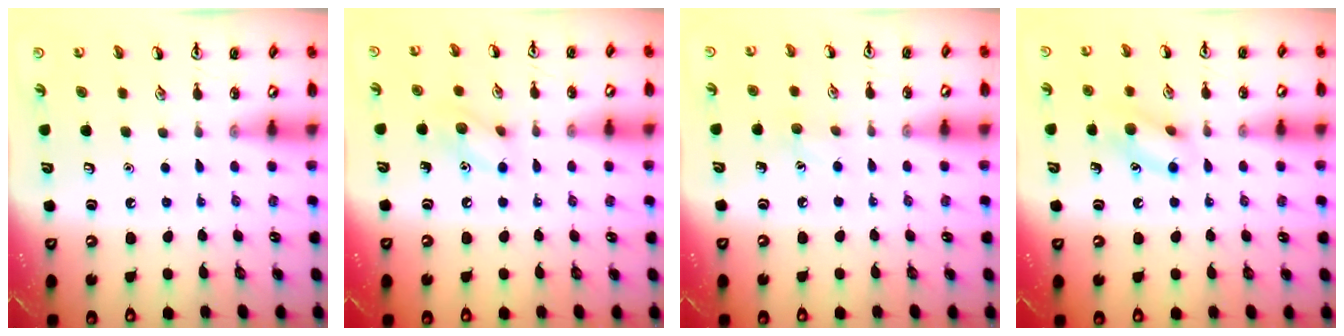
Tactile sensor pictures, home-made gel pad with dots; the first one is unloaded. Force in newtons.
{"total": 7.2, "press": 7.2, "slide": 0.6}
{"total": 5.9, "press": 5.6, "slide": 1.7}
{"total": 10.0, "press": 10.0, "slide": 0.9}